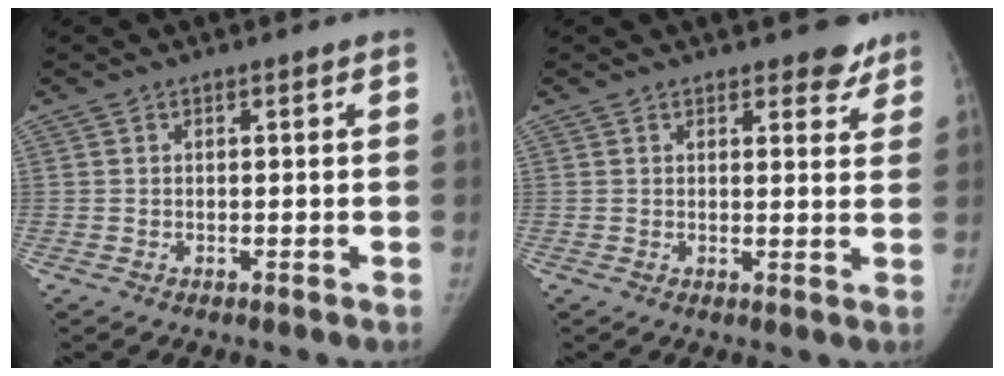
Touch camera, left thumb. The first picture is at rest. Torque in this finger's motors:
{"motor_torque": [2.29, 0.90, 0.95, -0.78, -0.02]}